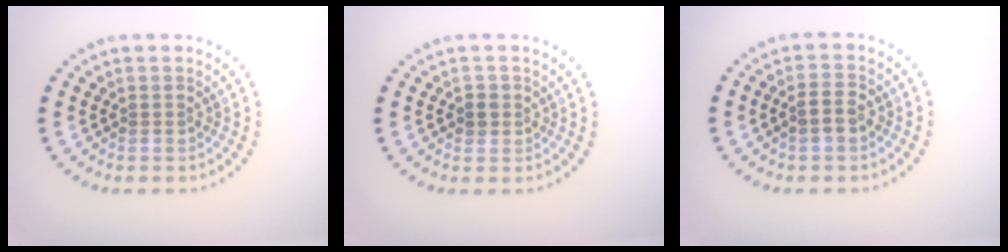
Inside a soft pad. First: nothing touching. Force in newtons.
{"total": 1.2, "press": 1.1, "slide": 0.5}
{"total": 1.6, "press": 1.5, "slide": 0.5}